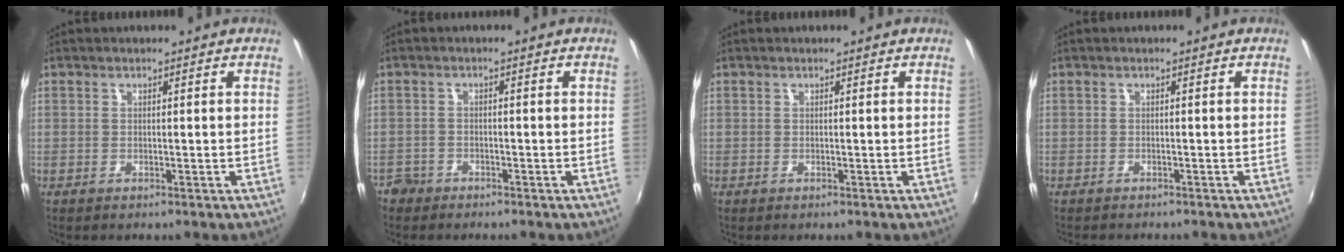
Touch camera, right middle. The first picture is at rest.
{"total": 3.3, "force": [-2.5, 2.1, 0.4], "torque": [-0.020, 0.001, -0.050]}
{"total": 0.0}
{"total": 1.7, "force": [-1.6, 0.4, 0.4], "torque": [-0.013, -0.011, -0.024]}